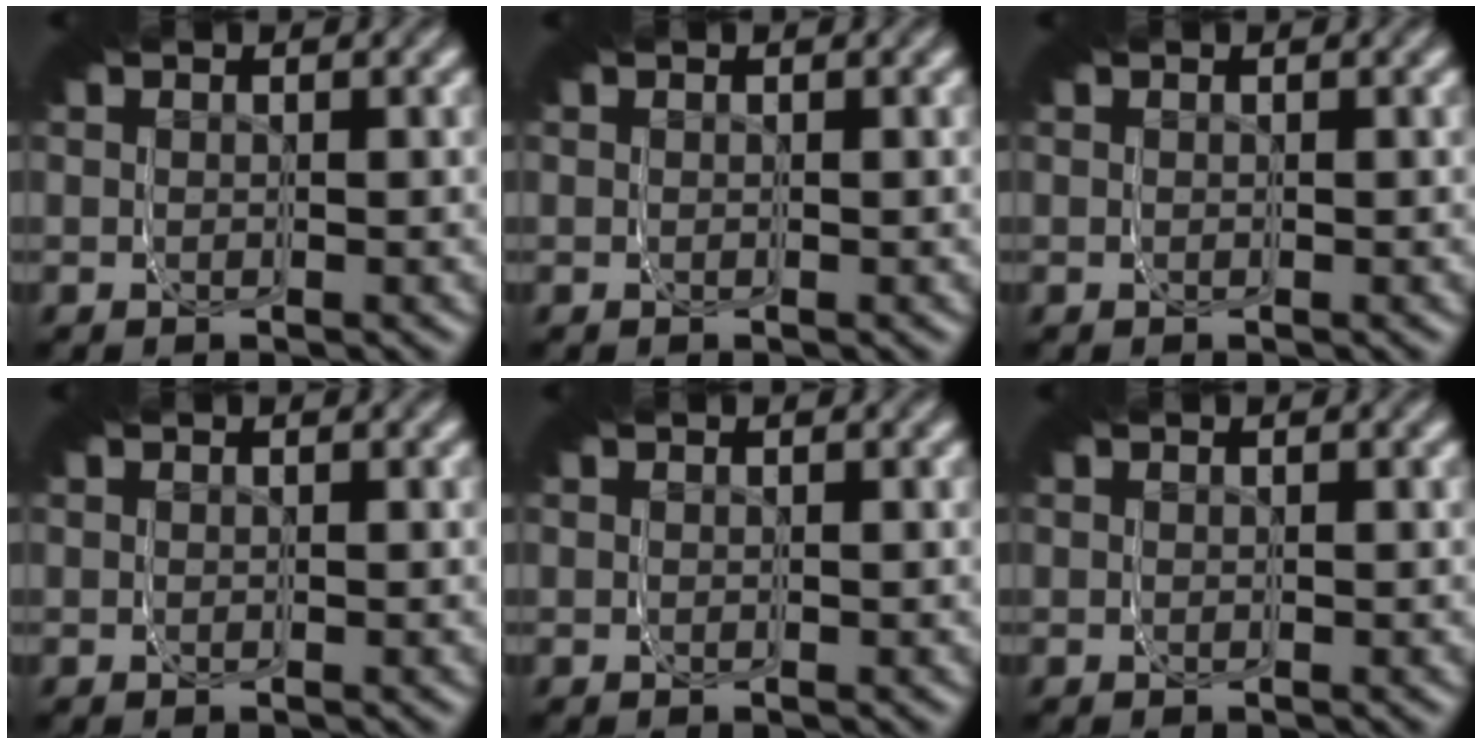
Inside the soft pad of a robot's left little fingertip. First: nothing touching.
{"total": 0.0}
{"total": 0.0}
{"total": 0.0}
{"total": 0.0}
{"total": 0.0}